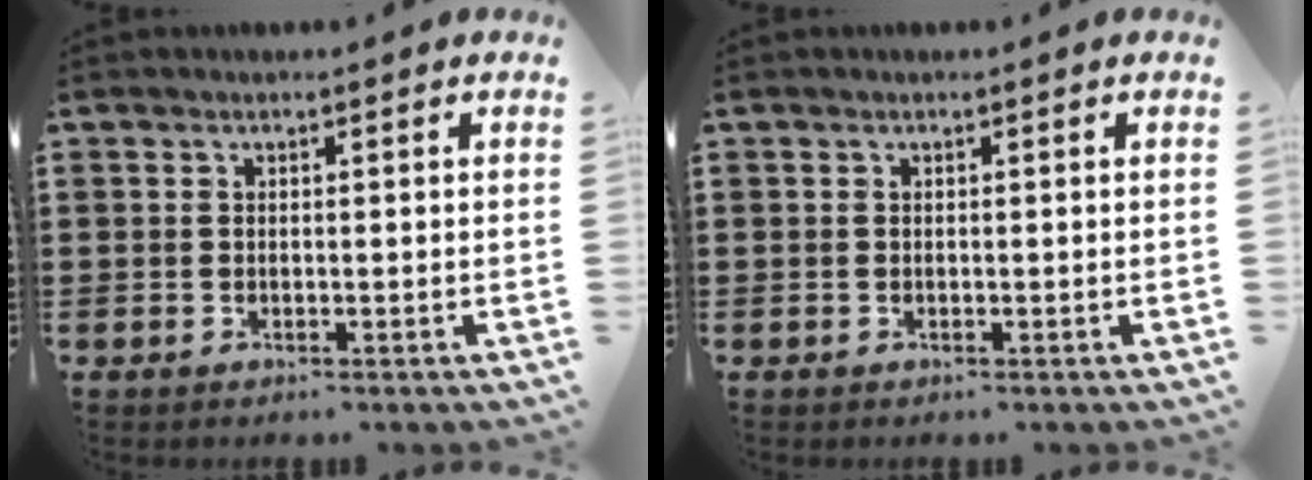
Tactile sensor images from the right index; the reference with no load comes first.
{"total": 0.0}